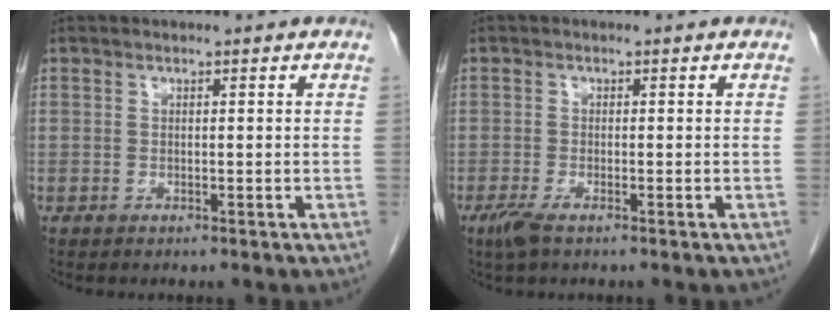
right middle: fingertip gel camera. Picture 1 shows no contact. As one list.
[{"total": 2.4, "force": [-1.5, 0.4, 1.8], "torque": [-0.041, -0.006, -0.031]}]